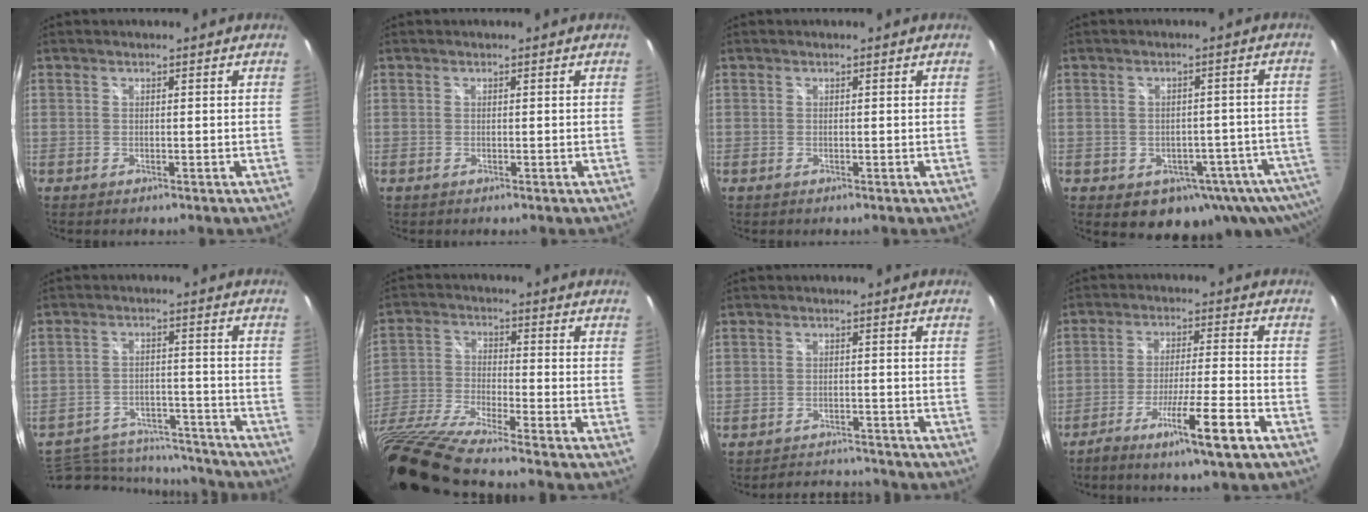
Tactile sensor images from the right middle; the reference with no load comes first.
{"total": 0.0}
{"total": 0.0}
{"total": 12.8, "force": [-7.3, 8.1, 6.7], "torque": [-0.111, 0.004, -0.072]}
{"total": 21.5, "force": [-18.5, 7.9, 7.7], "torque": [-0.174, 0.011, -0.246]}
{"total": 17.9, "force": [-14.1, 1.0, 11.1], "torque": [-0.220, -0.055, -0.270]}
{"total": 6.3, "force": [-6.1, 1.3, 0.8], "torque": [-0.027, 0.013, -0.088]}
{"total": 10.3, "force": [-6.4, -0.6, 8.0], "torque": [-0.157, -0.012, -0.112]}